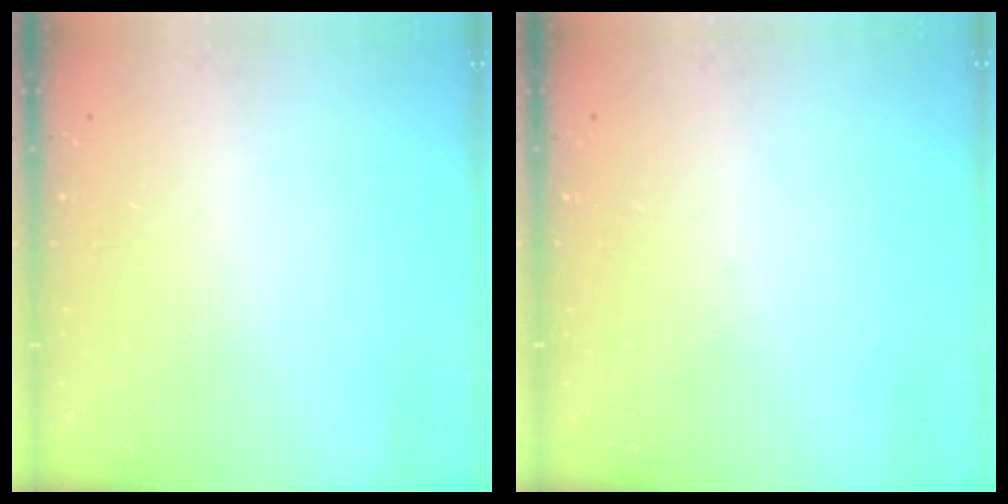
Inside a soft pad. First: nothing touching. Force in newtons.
{"total": 0.0}